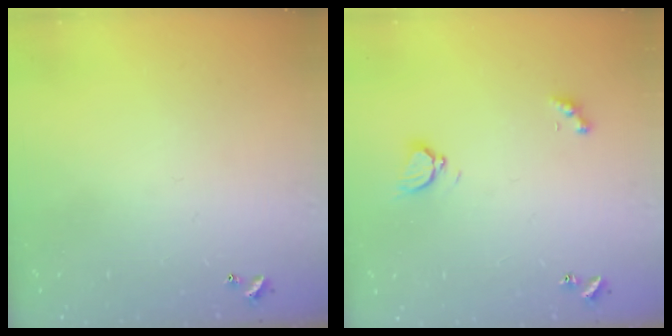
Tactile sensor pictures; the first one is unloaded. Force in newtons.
{"total": 3.0, "press": 3.0, "slide": 0.6}